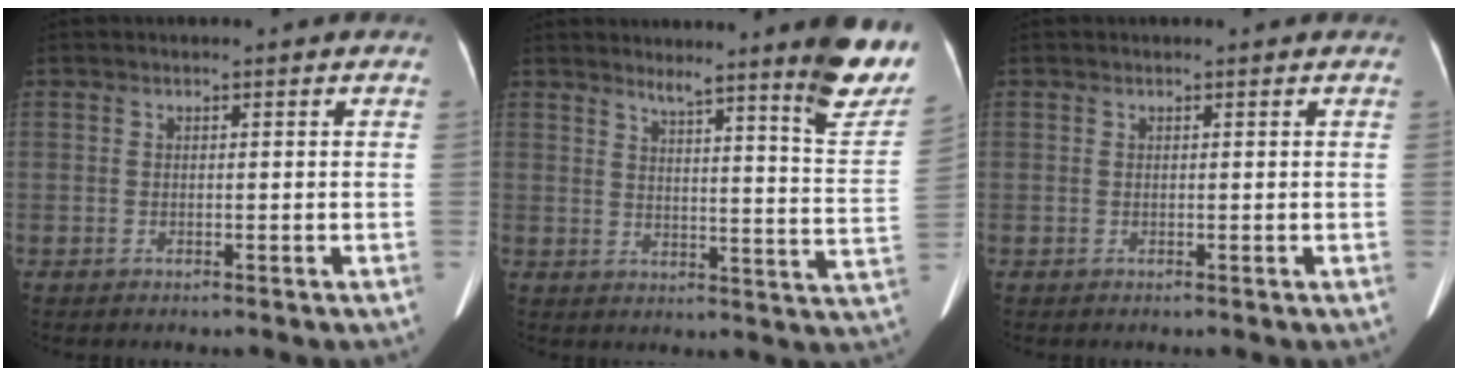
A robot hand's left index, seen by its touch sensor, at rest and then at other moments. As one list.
[{"total": 14.4, "force": [11.7, -0.4, 8.4], "torque": [-0.091, -0.052, 0.132]}, {"total": 0.0}]